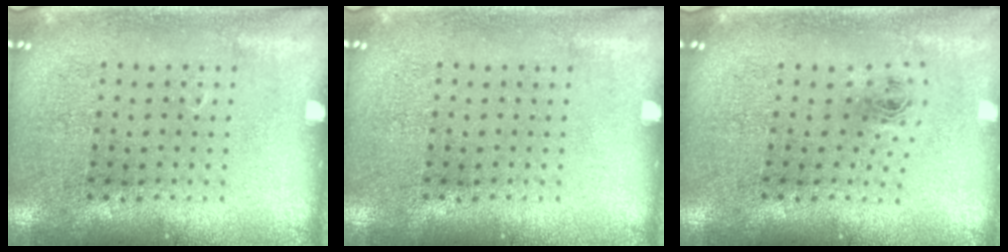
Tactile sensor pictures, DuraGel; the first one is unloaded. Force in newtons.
{"total": 0.0}
{"total": 0.8, "press": 0.3, "slide": 0.7}